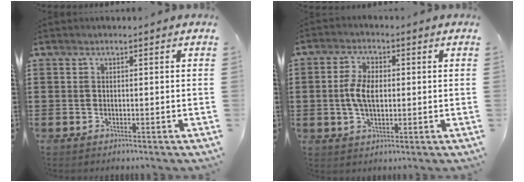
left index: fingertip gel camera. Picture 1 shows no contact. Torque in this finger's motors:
{"motor_torque": [1.14, 1.00, 0.60, 0.06]}